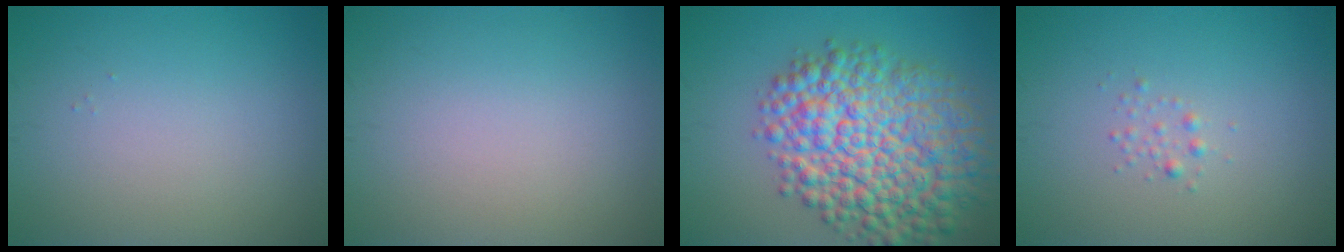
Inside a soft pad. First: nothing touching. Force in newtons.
{"total": 0.0}
{"total": 11.8, "press": 11.8, "slide": 0.4}
{"total": 0.8, "press": 0.8, "slide": 0.0}